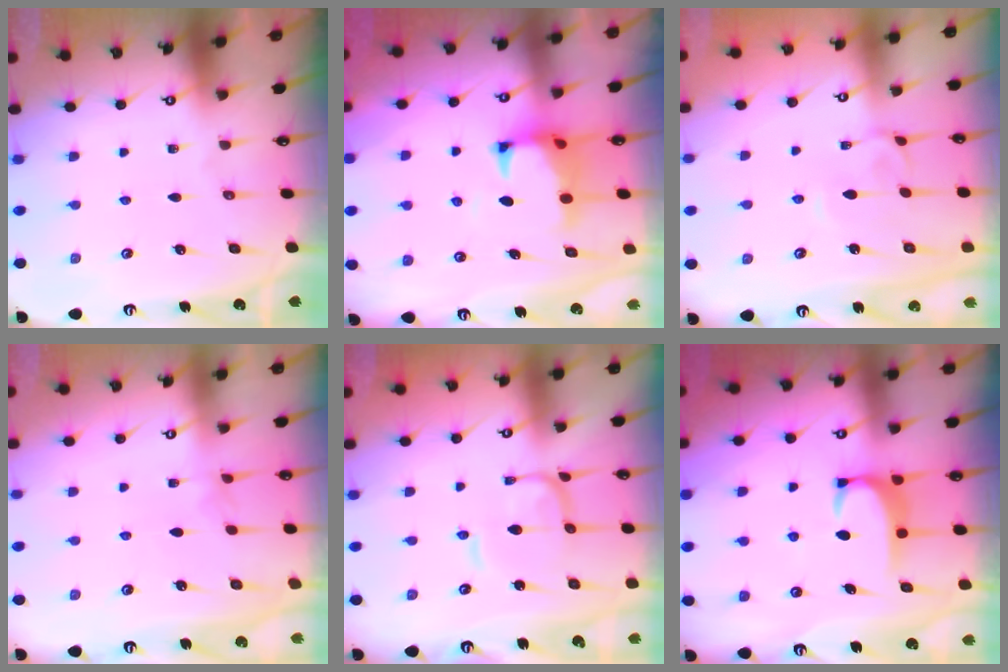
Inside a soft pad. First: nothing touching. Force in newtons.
{"total": 1.6, "press": 1.1, "slide": 1.1}
{"total": 3.9, "press": 3.9, "slide": 0.3}
{"total": 4.5, "press": 4.5, "slide": 0.3}
{"total": 1.0, "press": 0.9, "slide": 0.4}
{"total": 2.0, "press": 2.0, "slide": 0.5}